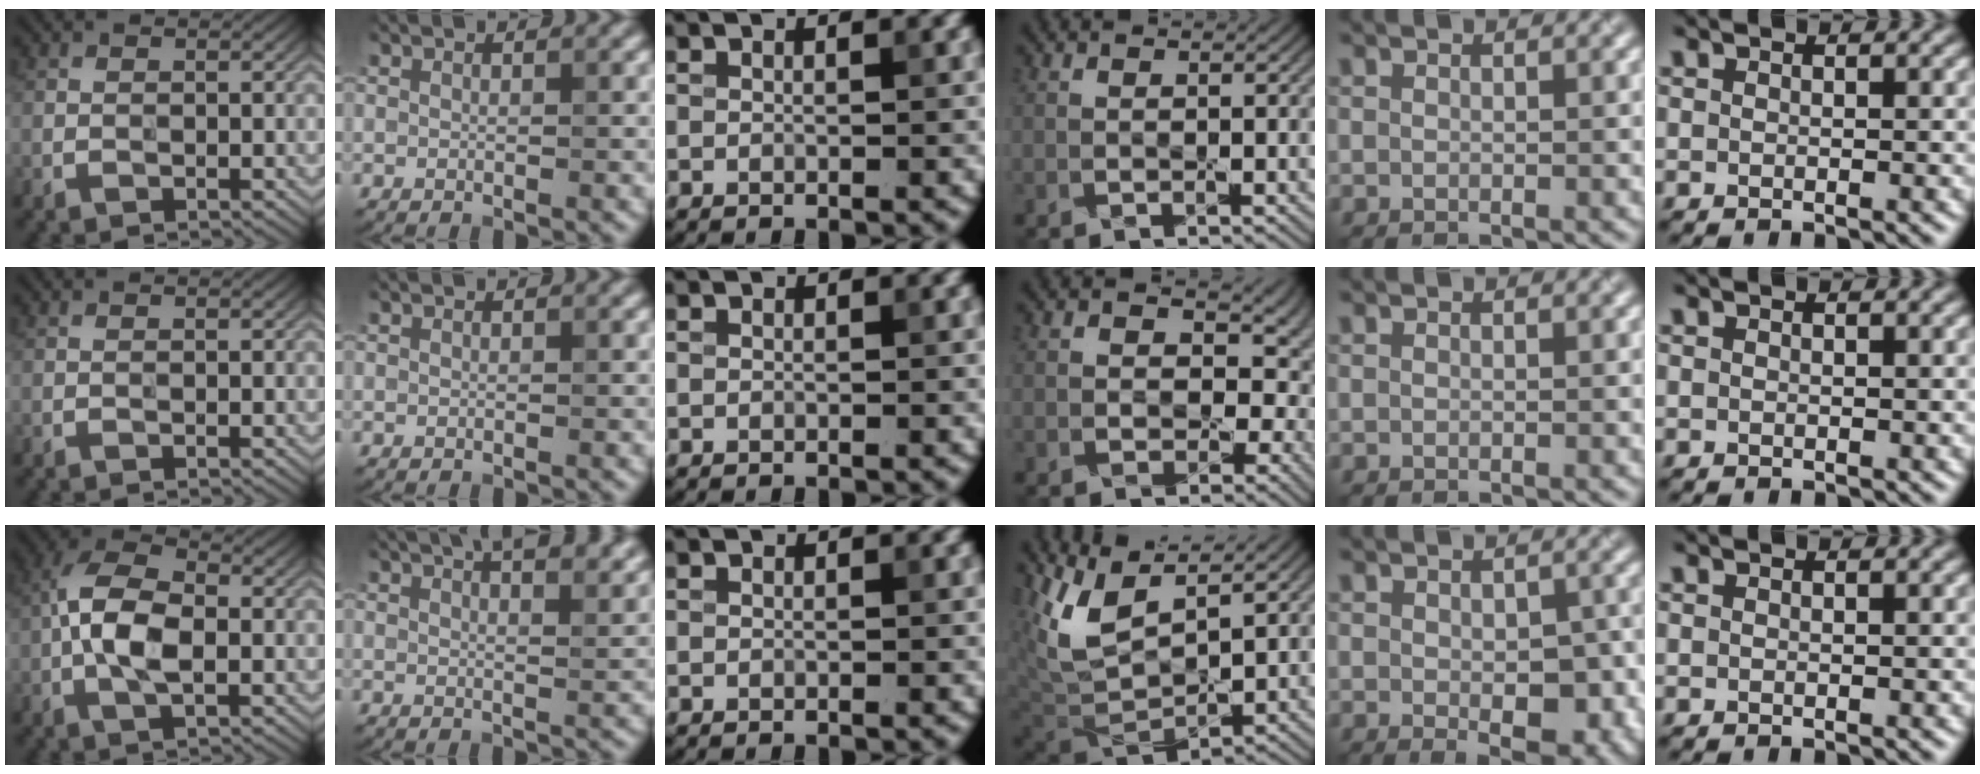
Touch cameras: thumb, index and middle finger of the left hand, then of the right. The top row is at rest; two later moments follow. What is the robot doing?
{"motion": "peel", "object": "lint roller sheet"}